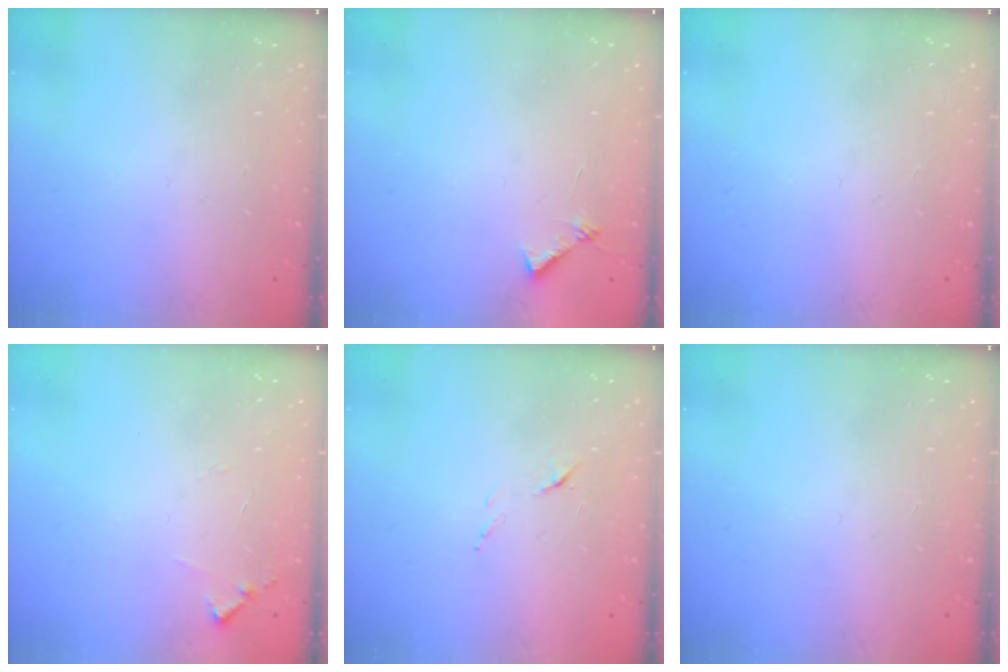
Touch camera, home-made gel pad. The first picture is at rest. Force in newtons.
{"total": 5.6, "press": 5.5, "slide": 0.6}
{"total": 0.0}
{"total": 6.8, "press": 6.8, "slide": 0.6}
{"total": 6.1, "press": 6.0, "slide": 0.7}
{"total": 0.0}